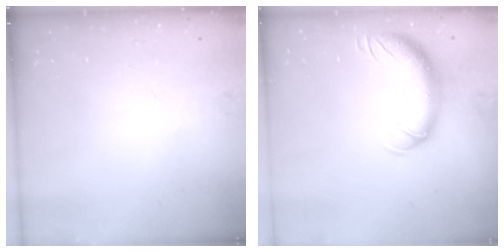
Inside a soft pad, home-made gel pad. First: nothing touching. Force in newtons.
{"total": 13.5, "press": 13.2, "slide": 2.9}